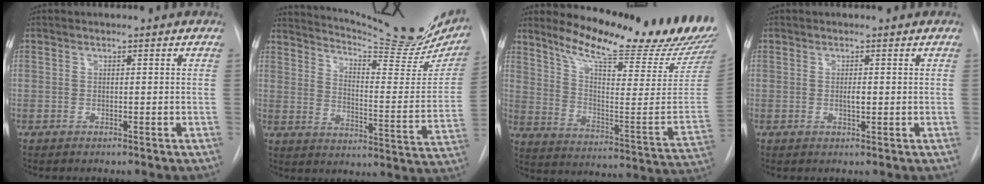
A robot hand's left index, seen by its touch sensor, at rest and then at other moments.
{"total": 23.3, "force": [20.8, 3.4, 10.0], "torque": [-0.151, -0.075, 0.263]}
{"total": 24.0, "force": [21.2, 1.5, 11.2], "torque": [-0.176, -0.103, 0.287]}
{"total": 1.0, "force": [0.1, 0.3, 1.0], "torque": [-0.017, -0.003, 0.001]}